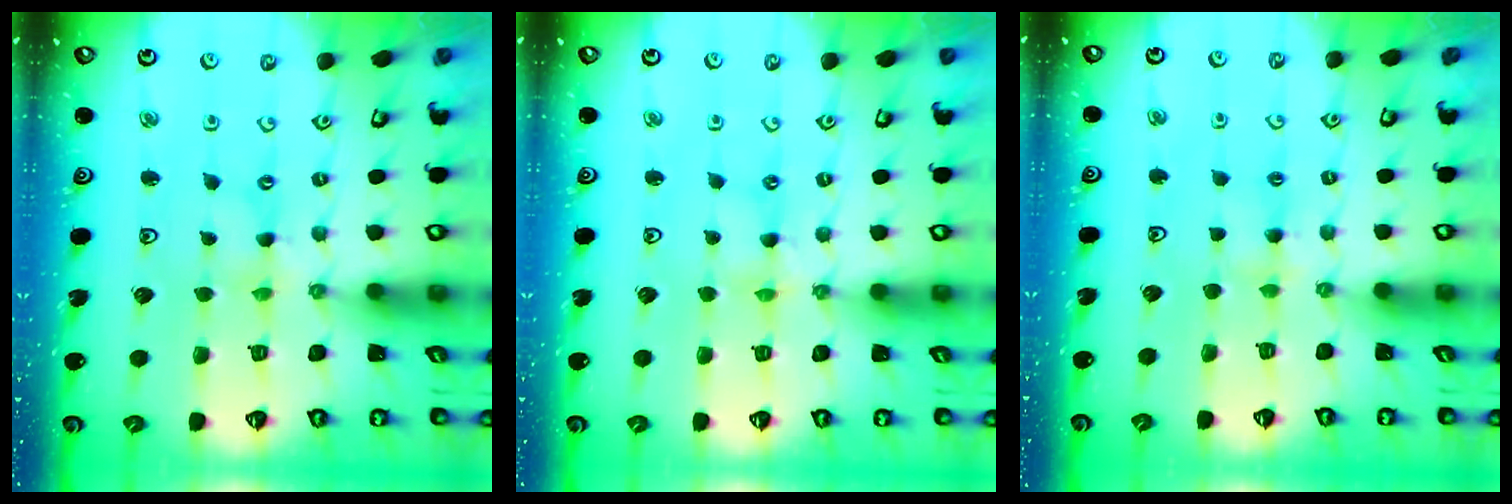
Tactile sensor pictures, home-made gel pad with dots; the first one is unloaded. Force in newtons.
{"total": 1.0, "press": 0.9, "slide": 0.2}
{"total": 4.3, "press": 4.3, "slide": 0.5}